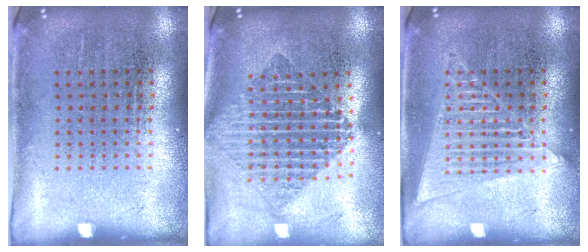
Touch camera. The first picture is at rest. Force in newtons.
{"total": 1.9, "press": 1.6, "slide": 1.0}
{"total": 2.6, "press": 2.5, "slide": 0.3}